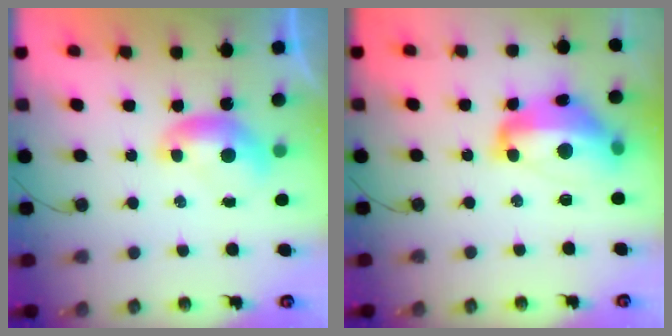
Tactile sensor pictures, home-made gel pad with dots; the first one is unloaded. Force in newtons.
{"total": 12.0, "press": 11.8, "slide": 1.6}